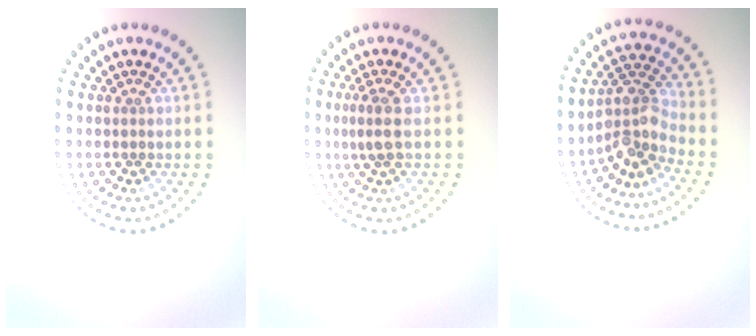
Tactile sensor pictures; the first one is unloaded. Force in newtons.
{"total": 1.9, "press": 1.6, "slide": 1.1}
{"total": 3.8, "press": 2.9, "slide": 2.6}